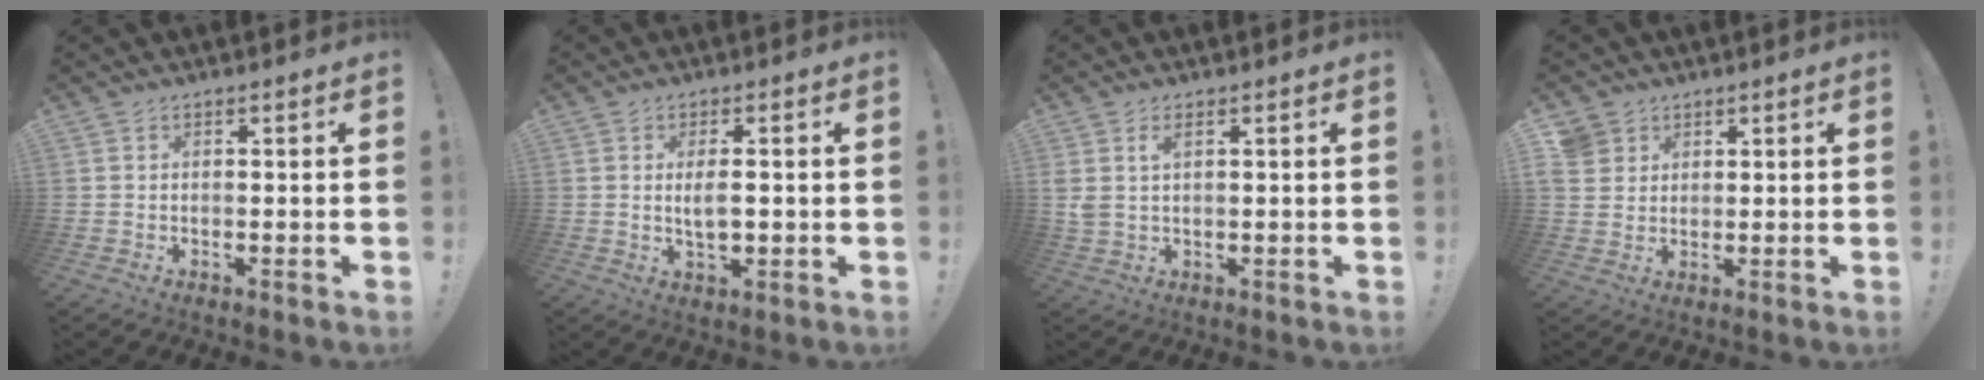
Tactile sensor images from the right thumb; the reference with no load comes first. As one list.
[{"total": 4.8, "force": [0.0, 1.8, 4.4], "torque": [-0.069, -0.006, -0.006]}, {"total": 3.6, "force": [1.6, 1.6, 2.9], "torque": [-0.047, -0.002, 0.026]}, {"total": 5.0, "force": [2.8, 4.1, 0.7], "torque": [-0.012, -0.010, 0.055]}]